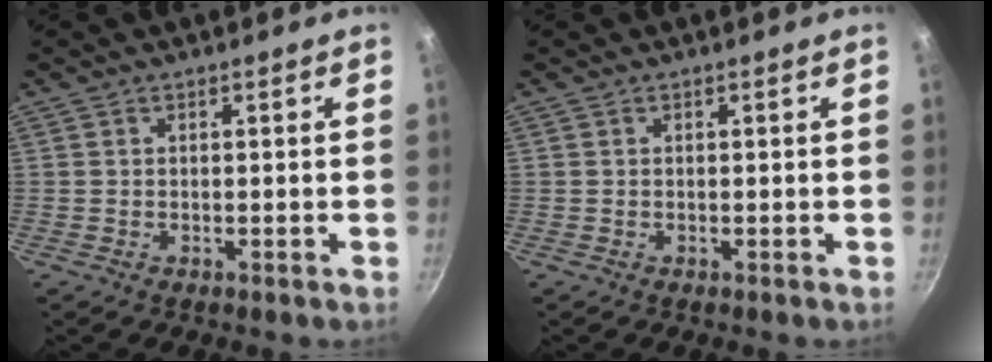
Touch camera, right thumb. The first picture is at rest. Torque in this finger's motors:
{"motor_torque": [0.02, -0.04, 0.20, 0.03, 0.02]}